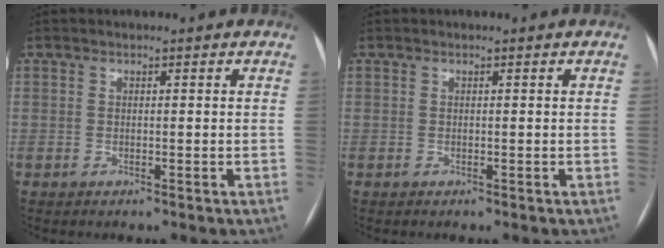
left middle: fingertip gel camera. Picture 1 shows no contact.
{"total": 0.0}